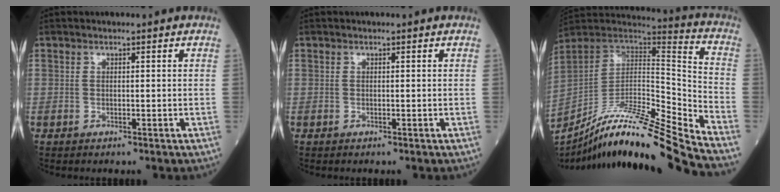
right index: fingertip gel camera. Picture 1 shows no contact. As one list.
[{"total": 0.0}, {"total": 23.1, "force": [-20.3, -1.9, 10.9], "torque": [-0.180, -0.012, -0.343]}]